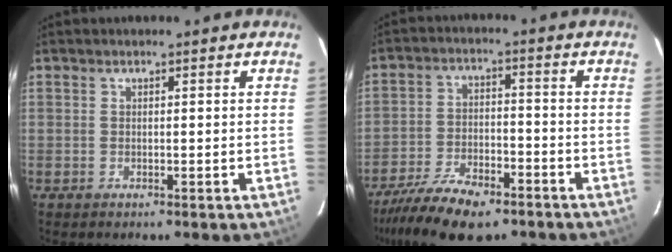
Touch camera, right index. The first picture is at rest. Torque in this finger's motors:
{"motor_torque": [1.17, -0.96, 0.33, 0.11]}